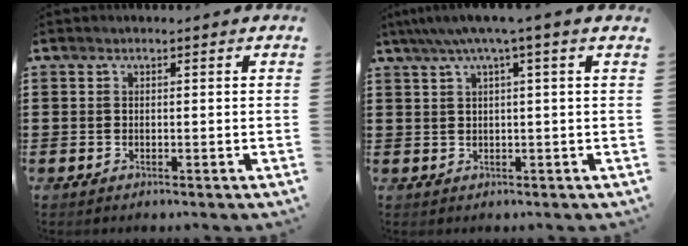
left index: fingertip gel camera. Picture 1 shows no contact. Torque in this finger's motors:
{"motor_torque": [1.39, -0.74, 0.71, 0.20]}